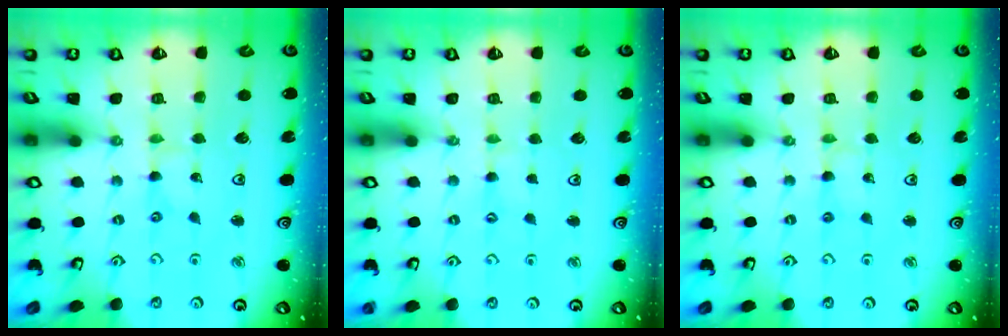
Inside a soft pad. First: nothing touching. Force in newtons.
{"total": 1.5, "press": 1.5, "slide": 0.3}
{"total": 1.9, "press": 1.9, "slide": 0.2}